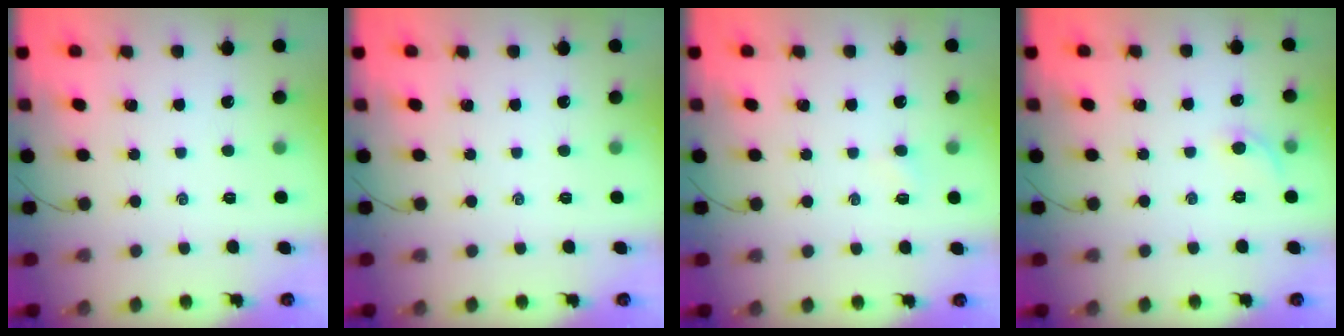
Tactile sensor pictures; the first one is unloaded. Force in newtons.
{"total": 0.0}
{"total": 1.6, "press": 1.5, "slide": 0.5}
{"total": 4.6, "press": 4.3, "slide": 1.6}